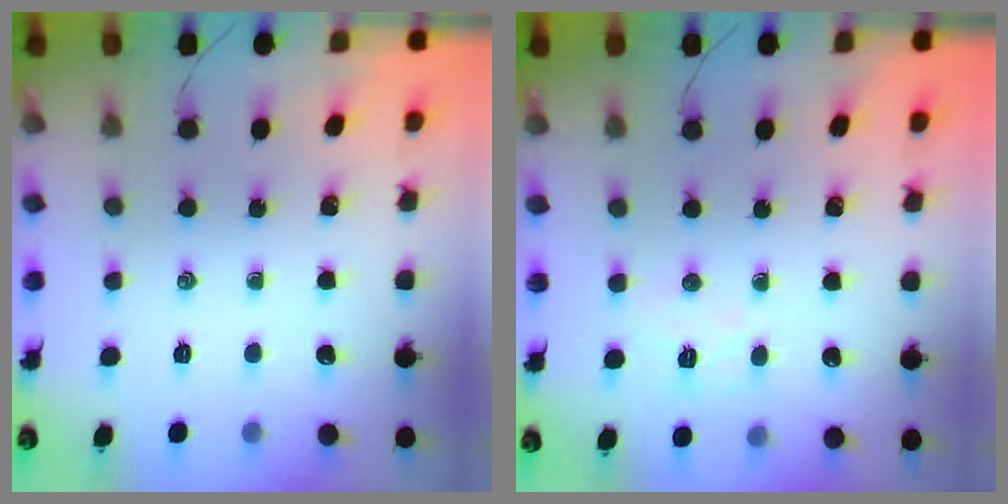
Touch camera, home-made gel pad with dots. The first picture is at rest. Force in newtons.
{"total": 5.5, "press": 5.5, "slide": 0.9}